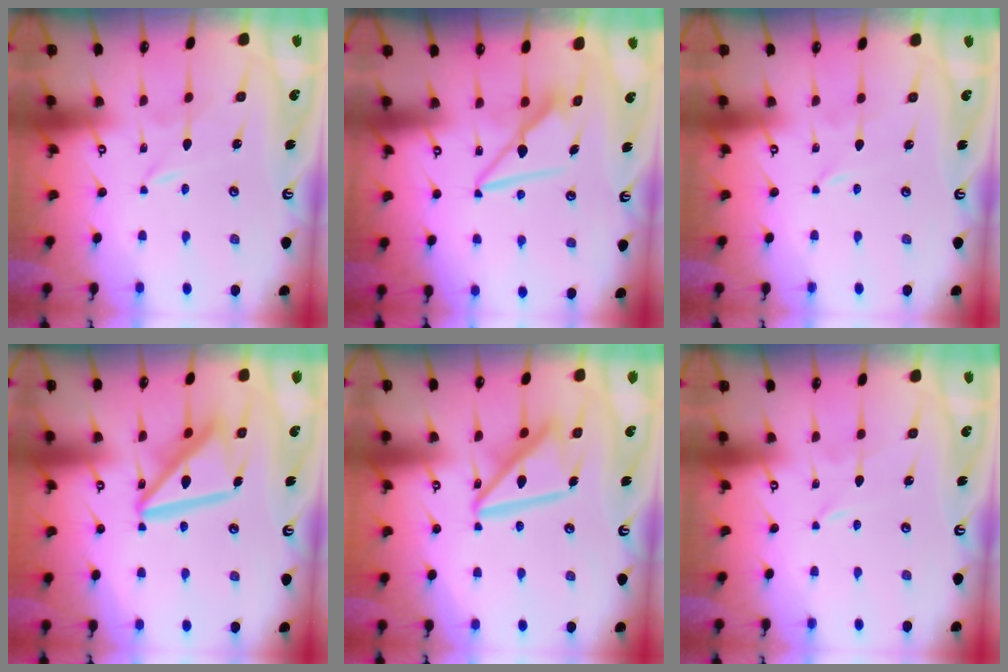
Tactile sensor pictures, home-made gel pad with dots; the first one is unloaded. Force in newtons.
{"total": 8.0, "press": 8.0, "slide": 0.8}
{"total": 0.0}
{"total": 15.9, "press": 15.8, "slide": 1.6}
{"total": 15.0, "press": 14.9, "slide": 1.6}
{"total": 0.0}